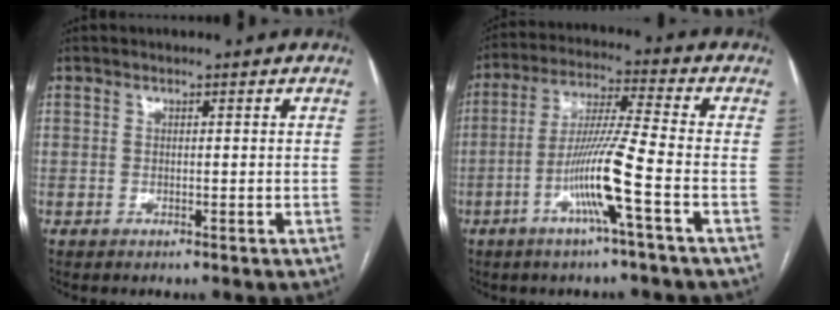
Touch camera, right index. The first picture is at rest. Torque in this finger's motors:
{"motor_torque": [1.62, -0.51, 0.87, 0.21]}